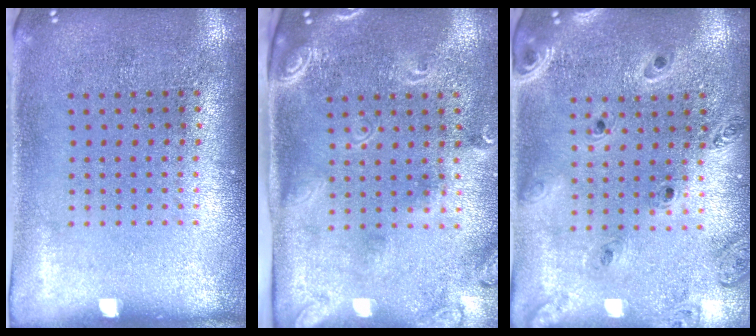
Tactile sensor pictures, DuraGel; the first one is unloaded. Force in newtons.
{"total": 2.4, "press": 1.7, "slide": 1.7}
{"total": 1.3, "press": 1.3, "slide": 0.2}